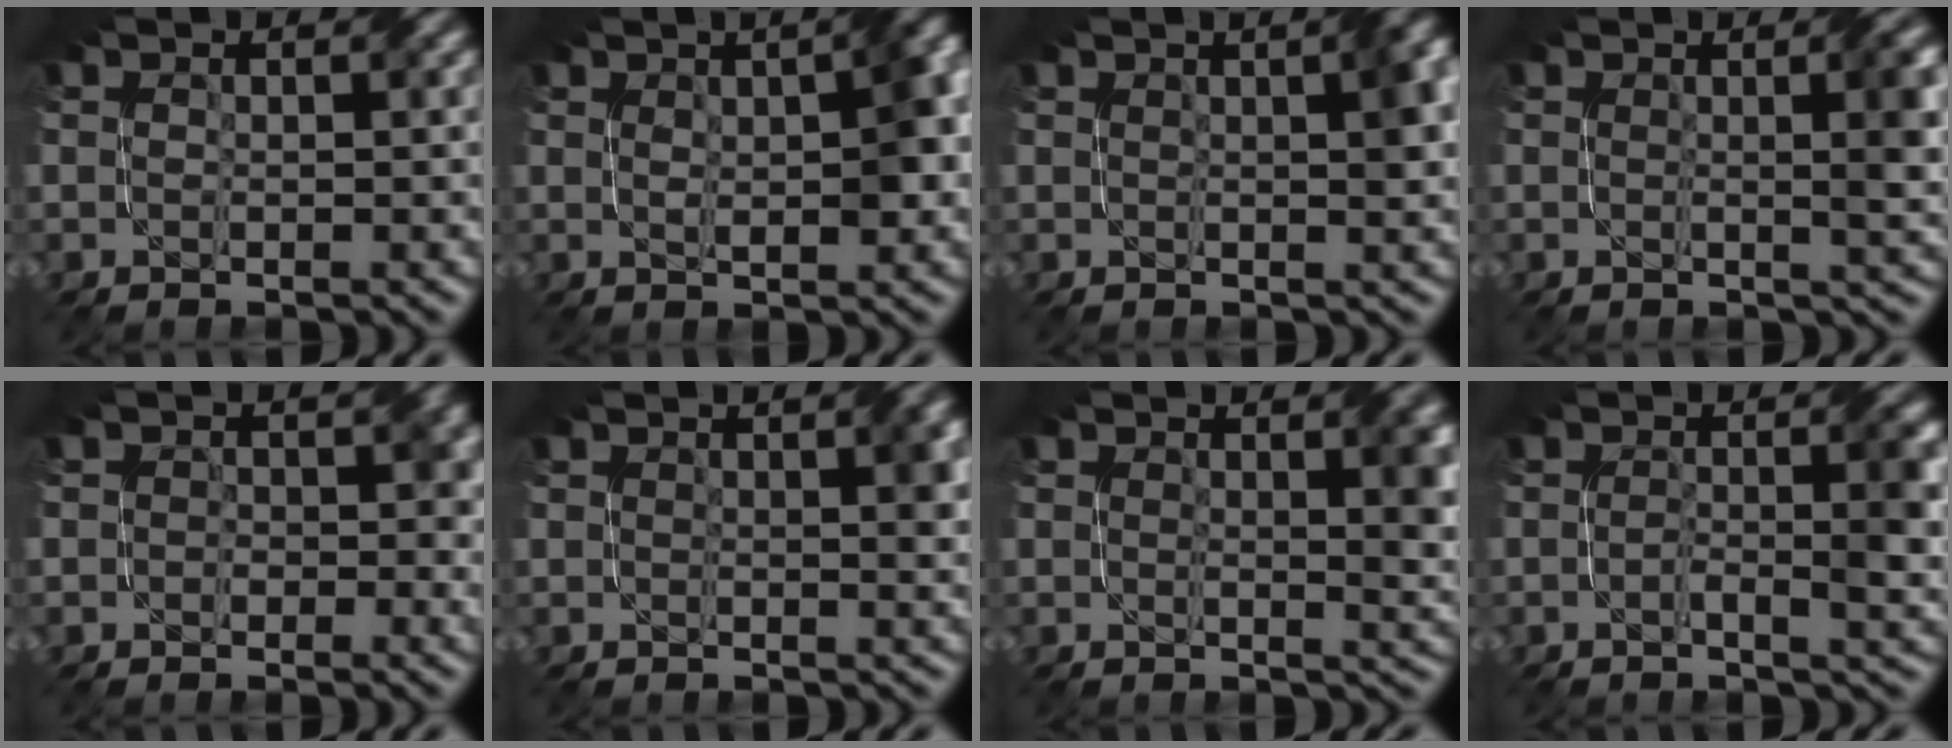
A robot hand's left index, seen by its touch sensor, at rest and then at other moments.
{"total": 5.9, "force": [0.9, 2.0, 5.4], "torque": [-0.070, 0.014, 0.016]}
{"total": 4.7, "force": [1.2, 1.6, 4.2], "torque": [-0.032, 0.018, 0.014]}
{"total": 5.0, "force": [0.7, 1.4, 4.7], "torque": [-0.045, 0.008, 0.010]}
{"total": 3.3, "force": [0.5, 2.6, 2.0], "torque": [-0.005, 0.001, -0.002]}
{"total": 2.6, "force": [0.8, 0.7, 2.4], "torque": [-0.029, 0.003, 0.014]}
{"total": 3.8, "force": [1.1, 1.1, 3.5], "torque": [-0.042, -0.002, 0.019]}
{"total": 4.4, "force": [-0.5, 1.0, 4.3], "torque": [-0.069, -0.001, -0.008]}